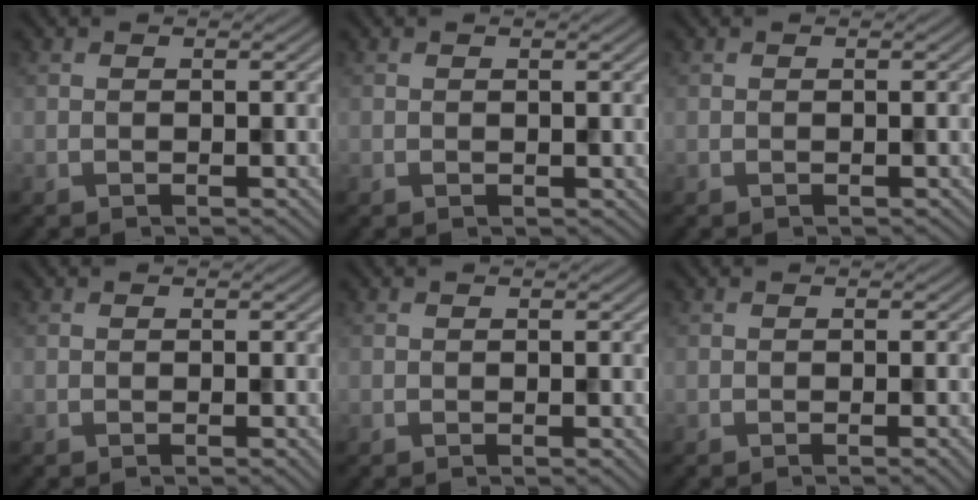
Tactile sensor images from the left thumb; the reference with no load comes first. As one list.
[{"total": 0.0}, {"total": 0.0}, {"total": 0.6, "force": [-0.2, 0.1, 0.6], "torque": [-0.008, -0.002, -0.004]}, {"total": 0.0}, {"total": 1.3, "force": [-0.4, 0.2, 1.2], "torque": [-0.015, -0.001, -0.007]}]